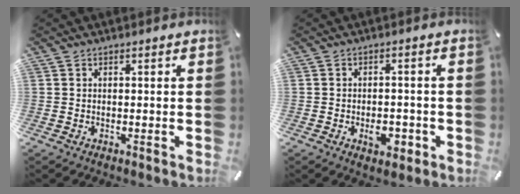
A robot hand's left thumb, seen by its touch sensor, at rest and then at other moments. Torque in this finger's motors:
{"motor_torque": [-0.16, 0.36, 0.03, 0.06, 0.03]}